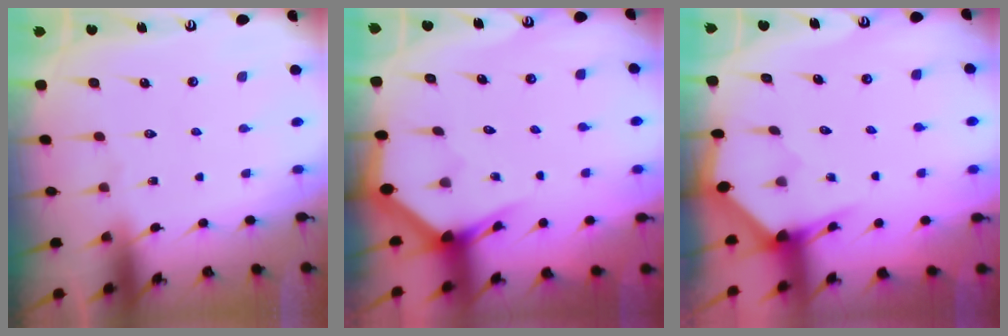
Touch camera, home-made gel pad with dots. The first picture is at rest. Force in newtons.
{"total": 3.1, "press": 3.1, "slide": 0.1}
{"total": 2.9, "press": 2.9, "slide": 0.2}